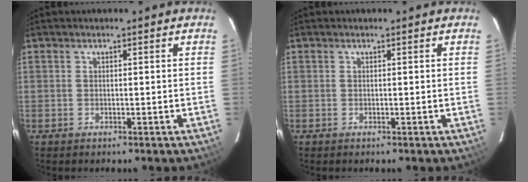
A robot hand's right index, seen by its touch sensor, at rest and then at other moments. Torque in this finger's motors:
{"motor_torque": [0.00, 0.00, 0.00, 0.00]}